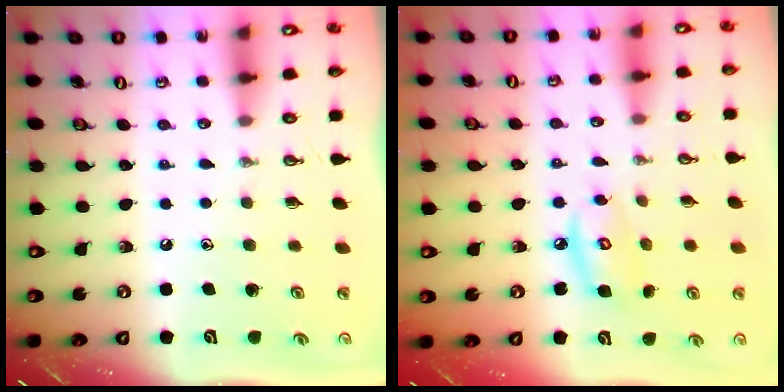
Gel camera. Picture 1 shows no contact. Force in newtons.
{"total": 7.3, "press": 7.3, "slide": 0.5}